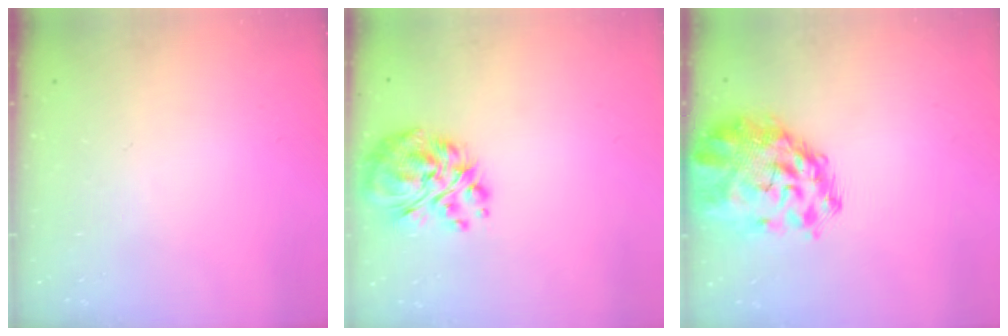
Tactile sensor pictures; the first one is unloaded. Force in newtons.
{"total": 13.3, "press": 12.5, "slide": 4.7}
{"total": 3.8, "press": 3.5, "slide": 1.3}